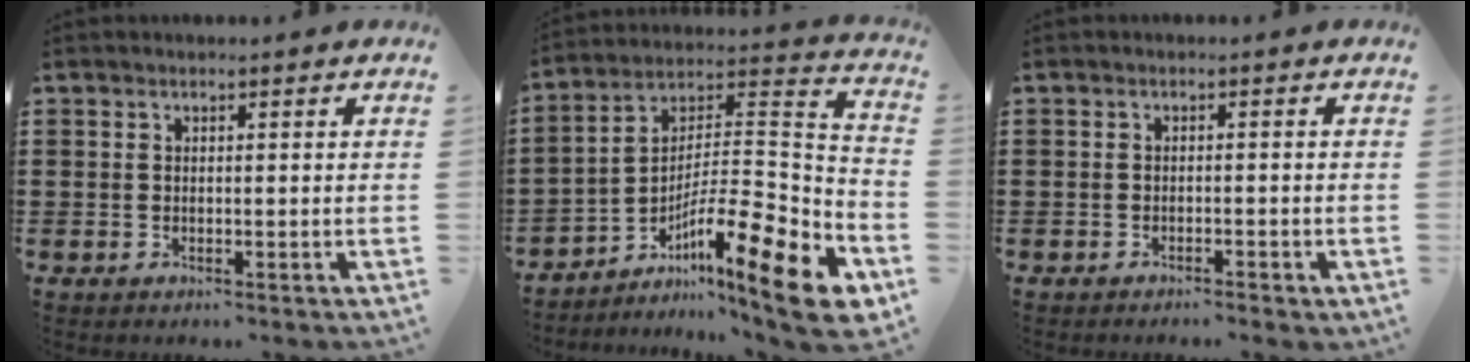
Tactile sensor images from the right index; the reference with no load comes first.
{"total": 14.8, "force": [-8.7, 2.4, 11.8], "torque": [-0.183, 0.001, -0.160]}
{"total": 1.0, "force": [-1.0, 0.0, 0.4], "torque": [-0.011, 0.000, -0.019]}